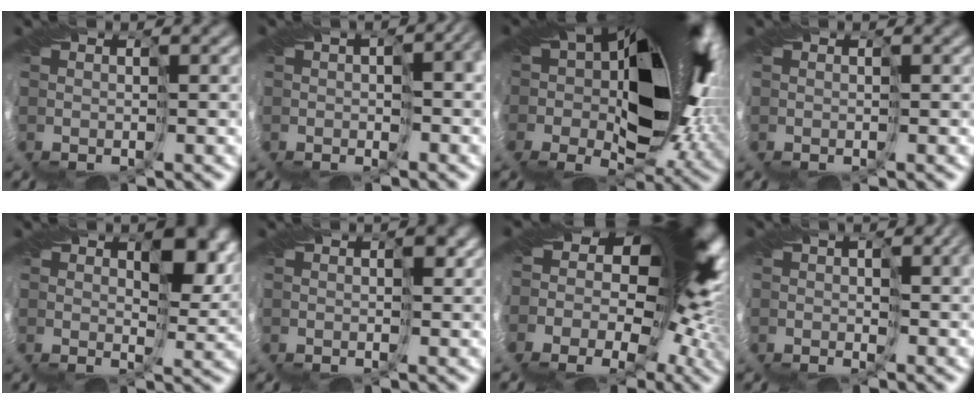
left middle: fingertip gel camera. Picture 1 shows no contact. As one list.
[{"total": 2.2, "force": [-1.1, 1.0, 1.7], "torque": [-0.021, -0.003, -0.016]}, {"total": 17.5, "force": [1.2, 10.8, 13.8], "torque": [-0.201, -0.001, 0.016]}, {"total": 0.0}, {"total": 5.3, "force": [2.0, 3.0, 3.9], "torque": [-0.058, -0.006, 0.030]}, {"total": 1.8, "force": [0.5, 1.1, 1.4], "torque": [-0.016, 0.003, 0.005]}, {"total": 17.3, "force": [2.4, 10.2, 13.7], "torque": [-0.198, 0.019, 0.020]}, {"total": 2.0, "force": [-0.3, 1.0, 1.7], "torque": [-0.025, -0.001, -0.006]}]